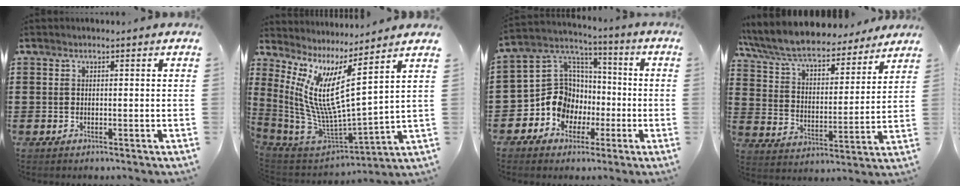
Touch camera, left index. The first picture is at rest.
{"total": 9.0, "force": [3.5, 1.8, 8.1], "torque": [-0.201, -0.066, 0.052]}
{"total": 11.0, "force": [-2.6, 10.0, 3.6], "torque": [-0.127, -0.005, -0.046]}
{"total": 8.8, "force": [8.1, 1.3, 3.3], "torque": [-0.099, -0.046, 0.140]}